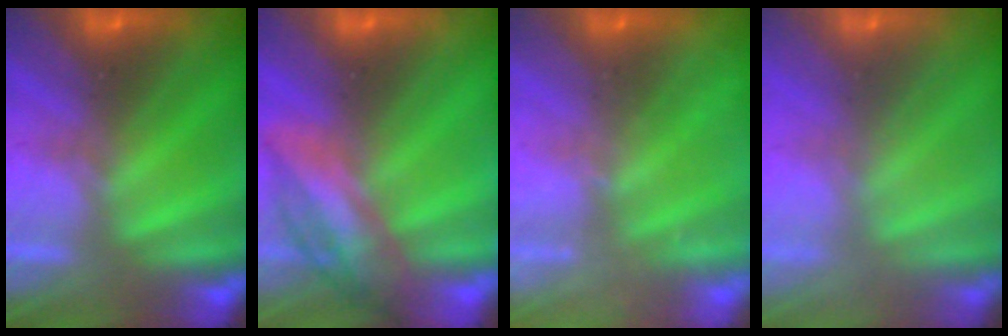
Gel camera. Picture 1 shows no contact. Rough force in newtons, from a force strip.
{"total": 2.4}
{"total": 2.4}
{"total": 6.0}